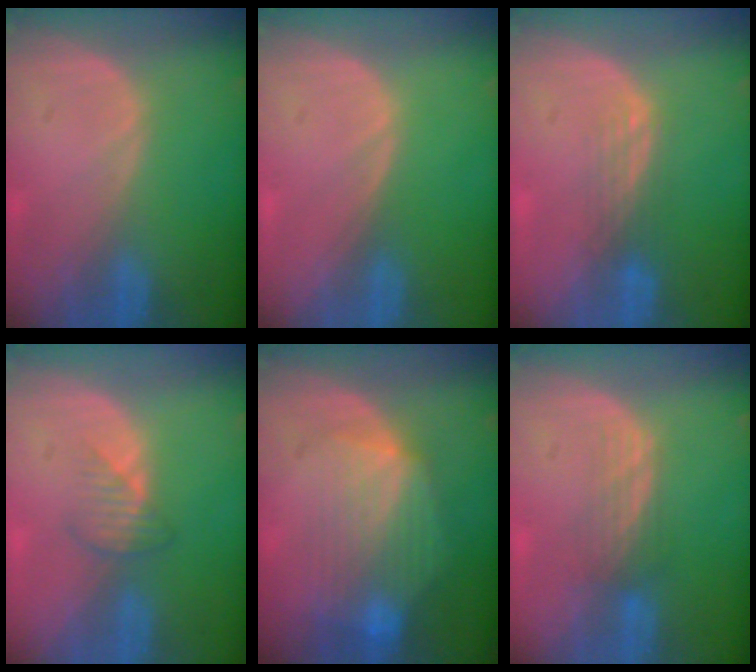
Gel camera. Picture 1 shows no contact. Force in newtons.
{"total": 0.0}
{"total": 3.0, "press": 2.5, "slide": 1.7}
{"total": 2.7, "press": 2.6, "slide": 0.7}
{"total": 8.9, "press": 8.2, "slide": 3.4}
{"total": 3.4, "press": 2.9, "slide": 1.9}